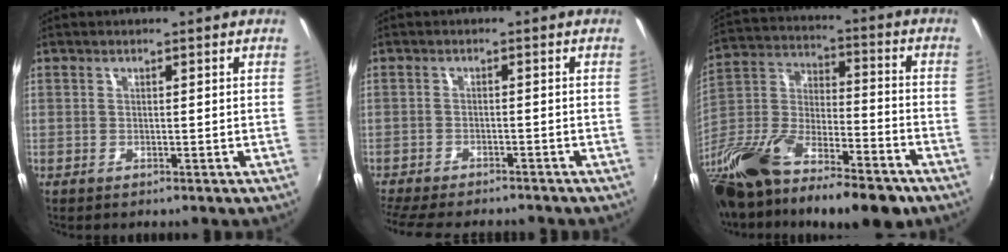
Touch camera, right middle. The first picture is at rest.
{"total": 11.0, "force": [-9.7, 2.4, 4.6], "torque": [-0.111, -0.025, -0.151]}
{"total": 26.0, "force": [-16.8, 9.5, 17.4], "torque": [-0.350, -0.033, -0.288]}